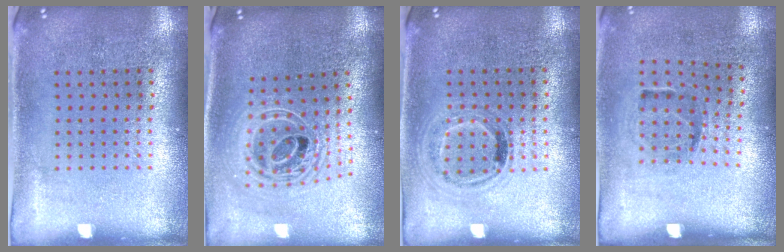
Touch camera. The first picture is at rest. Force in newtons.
{"total": 2.3, "press": 1.8, "slide": 1.4}
{"total": 0.9, "press": 0.9, "slide": 0.3}
{"total": 1.1, "press": 0.8, "slide": 0.8}